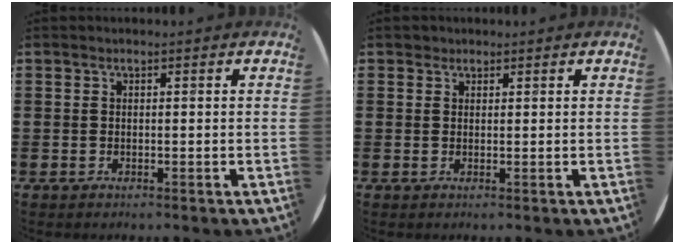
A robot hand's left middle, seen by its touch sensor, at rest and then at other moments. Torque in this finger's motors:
{"motor_torque": [0.22, -0.17, -0.08, -0.01]}